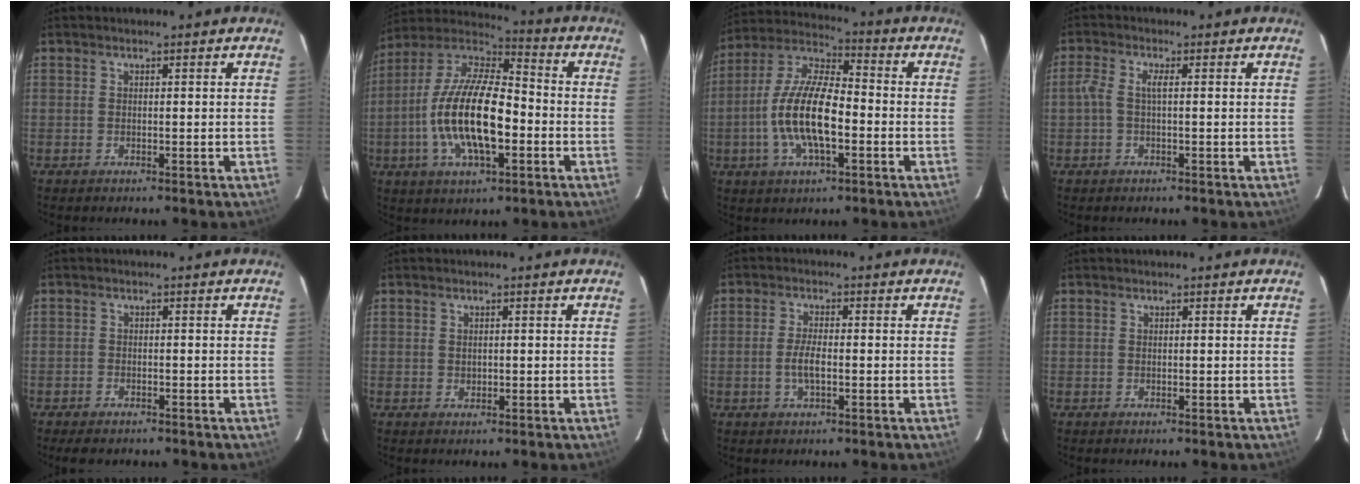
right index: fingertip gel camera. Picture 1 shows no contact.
{"total": 19.2, "force": [-4.2, 7.4, 17.2], "torque": [-0.342, -0.005, -0.081]}
{"total": 15.0, "force": [-3.4, 5.5, 13.6], "torque": [-0.273, 0.001, -0.067]}
{"total": 2.8, "force": [-0.2, 0.6, 2.8], "torque": [-0.060, 0.006, -0.005]}
{"total": 3.7, "force": [-2.9, 1.6, 1.4], "torque": [-0.041, -0.005, -0.046]}
{"total": 0.9, "force": [0.0, 0.8, 0.3], "torque": [-0.003, 0.001, 0.002]}
{"total": 3.6, "force": [-1.0, 1.1, 3.3], "torque": [-0.069, -0.002, -0.018]}
{"total": 0.0}